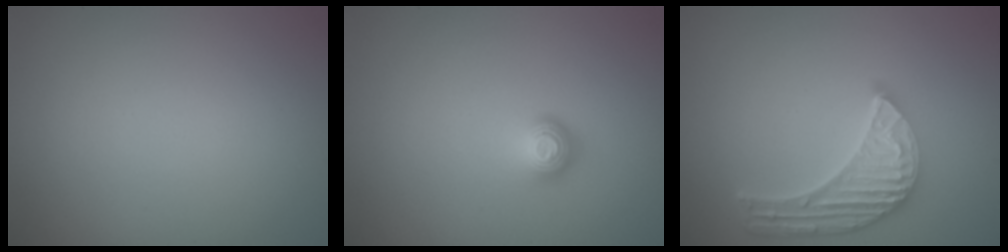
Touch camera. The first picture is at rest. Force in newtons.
{"total": 1.2, "press": 0.9, "slide": 0.7}
{"total": 5.7, "press": 4.2, "slide": 3.9}